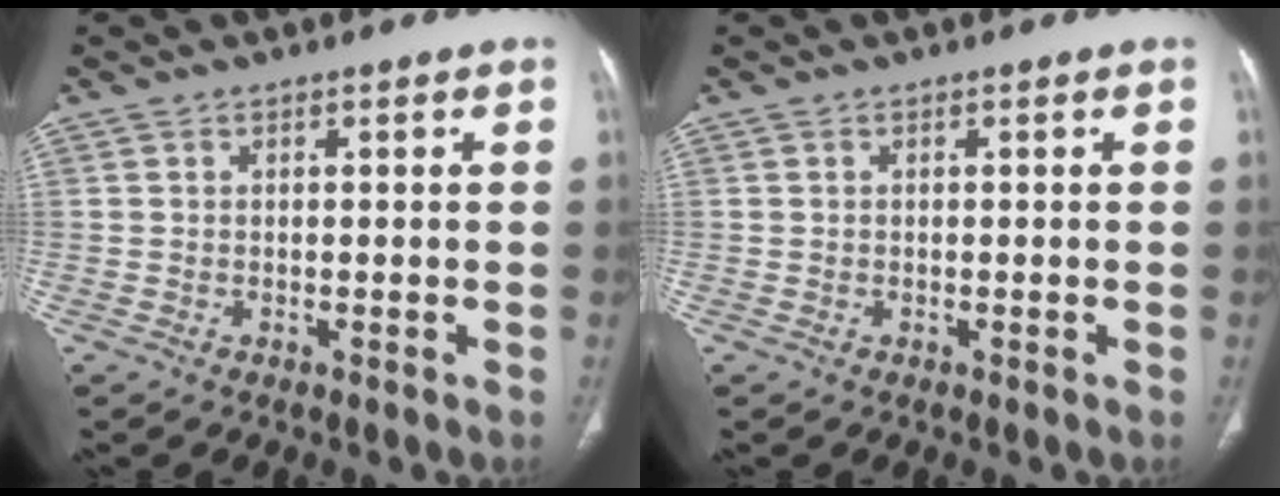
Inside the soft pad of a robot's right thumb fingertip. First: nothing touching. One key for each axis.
{"total": 0.0}